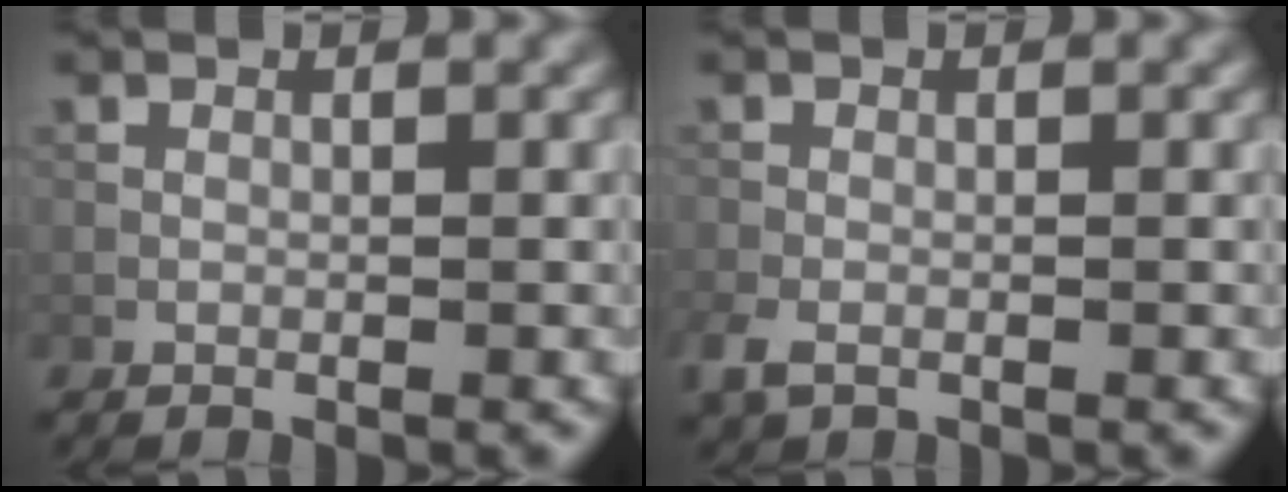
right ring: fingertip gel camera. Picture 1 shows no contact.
{"total": 2.4, "force": [-1.4, 1.3, 1.3], "torque": [-0.038, -0.008, -0.035]}